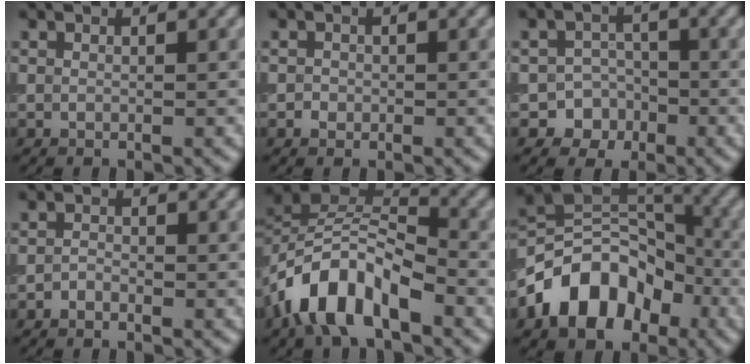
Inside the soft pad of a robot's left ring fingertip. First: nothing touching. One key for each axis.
{"total": 0.8, "fx": -0.3, "fy": 0.8, "fz": 0.1, "tx": 0.004, "ty": -0.002, "tz": -0.006}
{"total": 4.1, "fx": -2.1, "fy": 3.5, "fz": 0.4, "tx": 0.034, "ty": 0.006, "tz": -0.042}
{"total": 0.9, "fx": -0.6, "fy": 0.5, "fz": 0.4, "tx": -0.007, "ty": 0.001, "tz": -0.015}
{"total": 8.0, "fx": -4.3, "fy": 4.3, "fz": 5.2, "tx": -0.080, "ty": 0.005, "tz": -0.090}
{"total": 10.3, "fx": -5.0, "fy": 6.9, "fz": 5.8, "tx": -0.088, "ty": 0.007, "tz": -0.100}